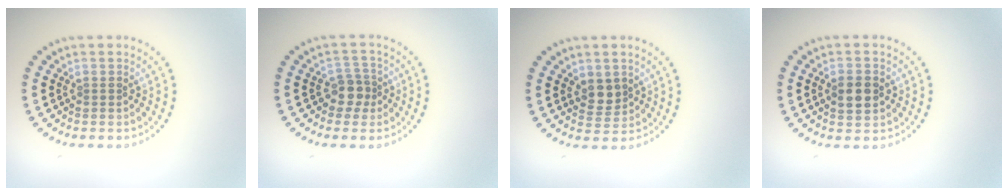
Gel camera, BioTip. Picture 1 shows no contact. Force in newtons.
{"total": 2.0, "press": 1.7, "slide": 1.1}
{"total": 2.0, "press": 1.8, "slide": 0.9}
{"total": 2.4, "press": 2.4, "slide": 0.2}